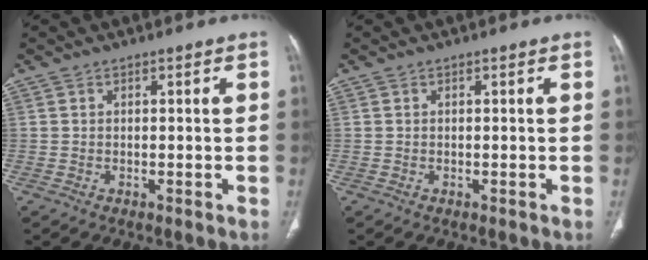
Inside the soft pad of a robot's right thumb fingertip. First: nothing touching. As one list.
[{"total": 0.0}]